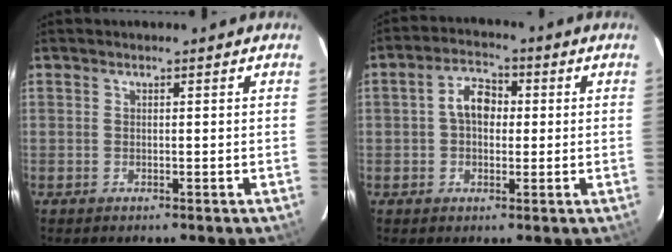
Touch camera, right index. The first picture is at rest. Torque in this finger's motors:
{"motor_torque": [1.08, 0.04, 0.44, 0.10]}